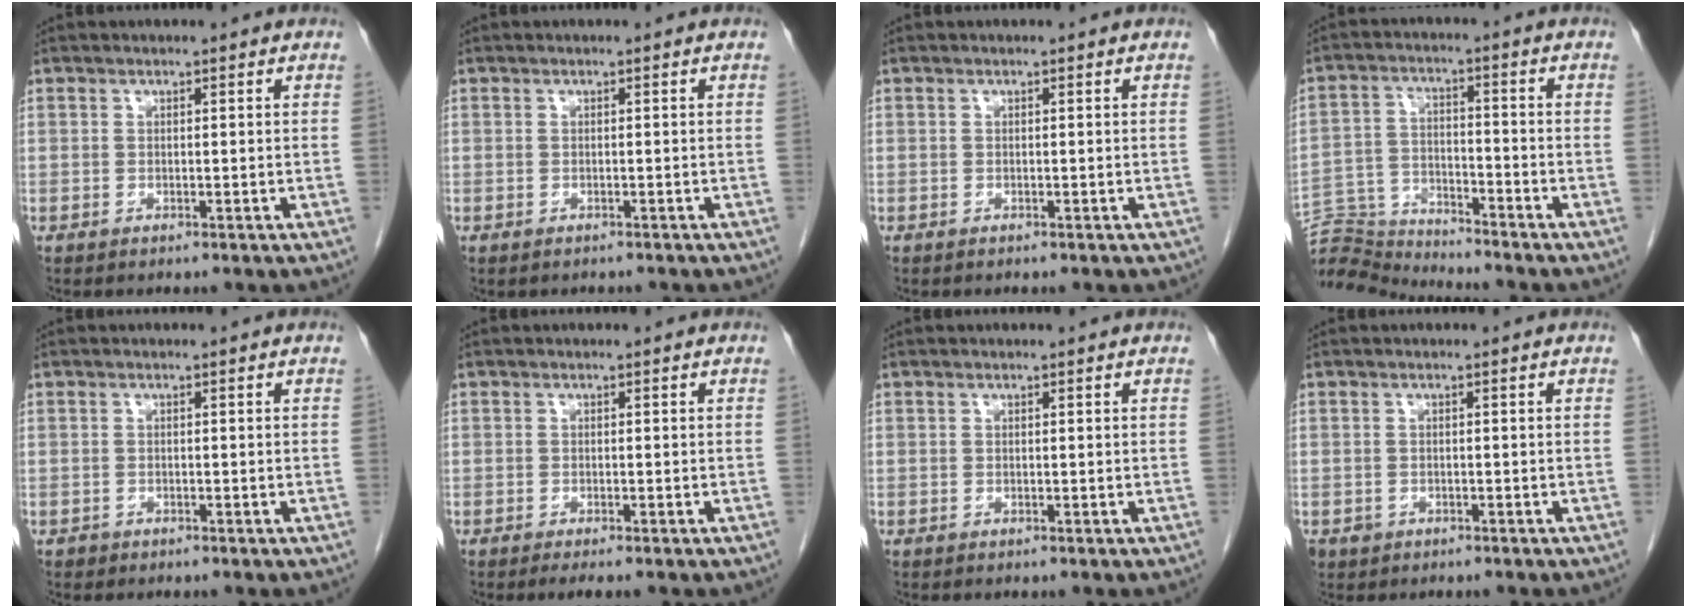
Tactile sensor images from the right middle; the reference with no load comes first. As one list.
[{"total": 1.0, "force": [-0.9, 0.5, 0.2], "torque": [-0.009, 0.000, -0.012]}, {"total": 0.5, "force": [-0.4, 0.3, 0.2], "torque": [-0.011, 0.000, -0.003]}, {"total": 9.8, "force": [-9.7, -0.8, -0.4], "torque": [0.003, 0.013, -0.183]}, {"total": 0.6, "force": [-0.4, 0.4, 0.0], "torque": [-0.007, 0.002, -0.008]}, {"total": 3.0, "force": [-2.3, 0.5, 1.8], "torque": [-0.022, -0.007, -0.028]}, {"total": 0.0}, {"total": 1.6, "force": [-0.9, 1.3, 0.2], "torque": [-0.010, 0.003, -0.011]}]